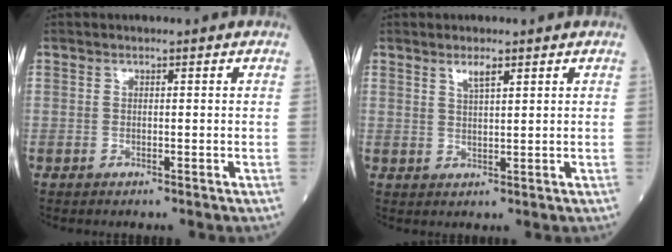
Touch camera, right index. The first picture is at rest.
{"total": 2.3, "force": [1.5, 0.3, 1.7], "torque": [-0.036, 0.001, 0.030]}